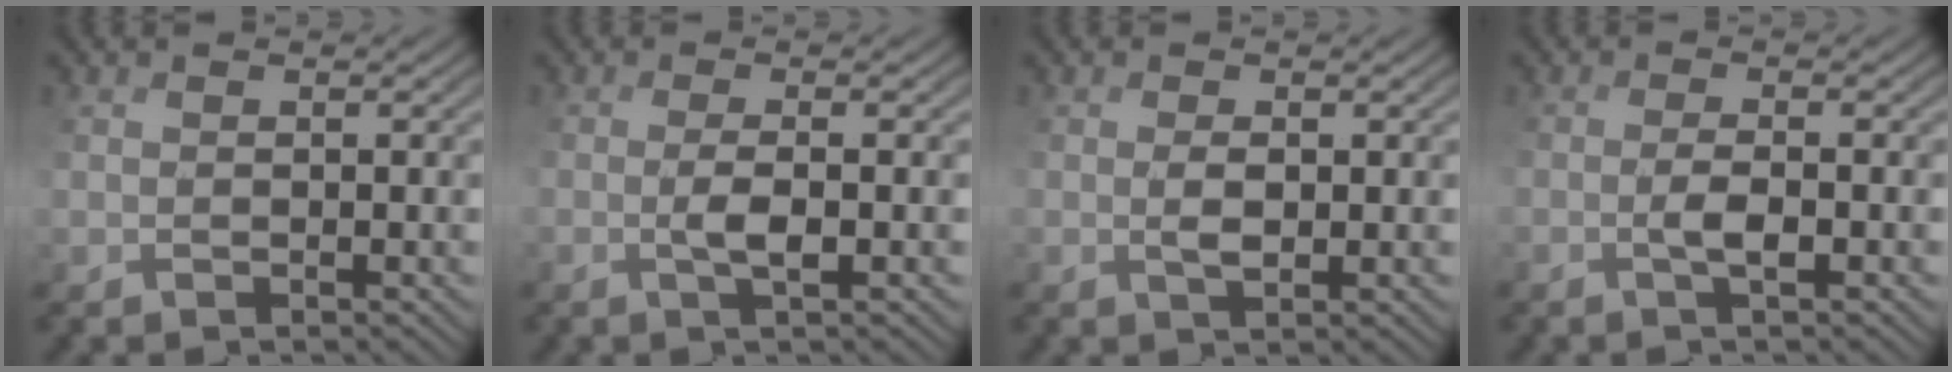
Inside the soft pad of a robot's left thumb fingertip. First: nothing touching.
{"total": 2.2, "force": [0.1, -0.4, 2.1], "torque": [-0.042, 0.011, 0.005]}
{"total": 1.7, "force": [0.7, 0.3, 1.5], "torque": [-0.031, 0.006, 0.021]}
{"total": 2.0, "force": [-0.2, -0.5, 1.9], "torque": [-0.037, 0.013, -0.001]}